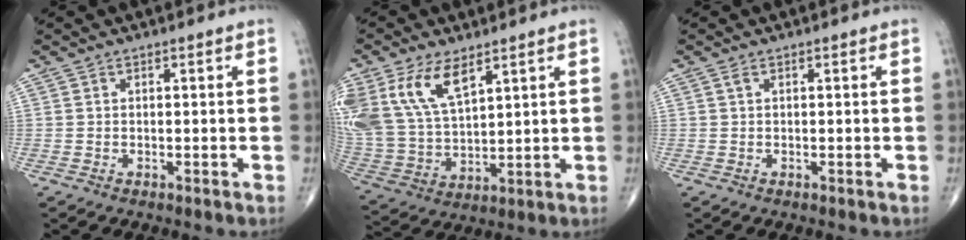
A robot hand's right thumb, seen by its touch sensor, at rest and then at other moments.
{"total": 16.1, "force": [8.2, 8.2, 11.1], "torque": [-0.228, -0.022, 0.172]}
{"total": 0.6, "force": [0.2, 0.2, 0.5], "torque": [-0.015, 0.005, 0.003]}